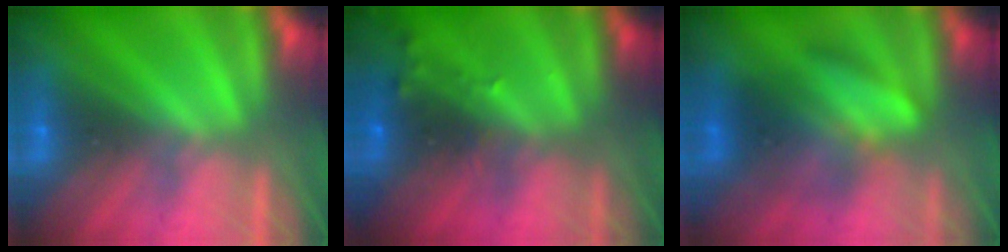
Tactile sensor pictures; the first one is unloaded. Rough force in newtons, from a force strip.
{"total": 7.6}
{"total": 3.5}